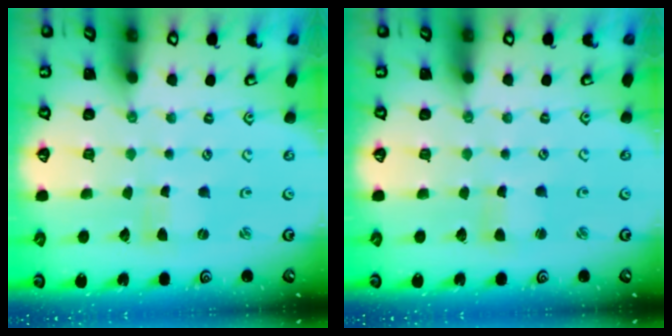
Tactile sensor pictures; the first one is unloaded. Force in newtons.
{"total": 1.5, "press": 1.5, "slide": 0.3}